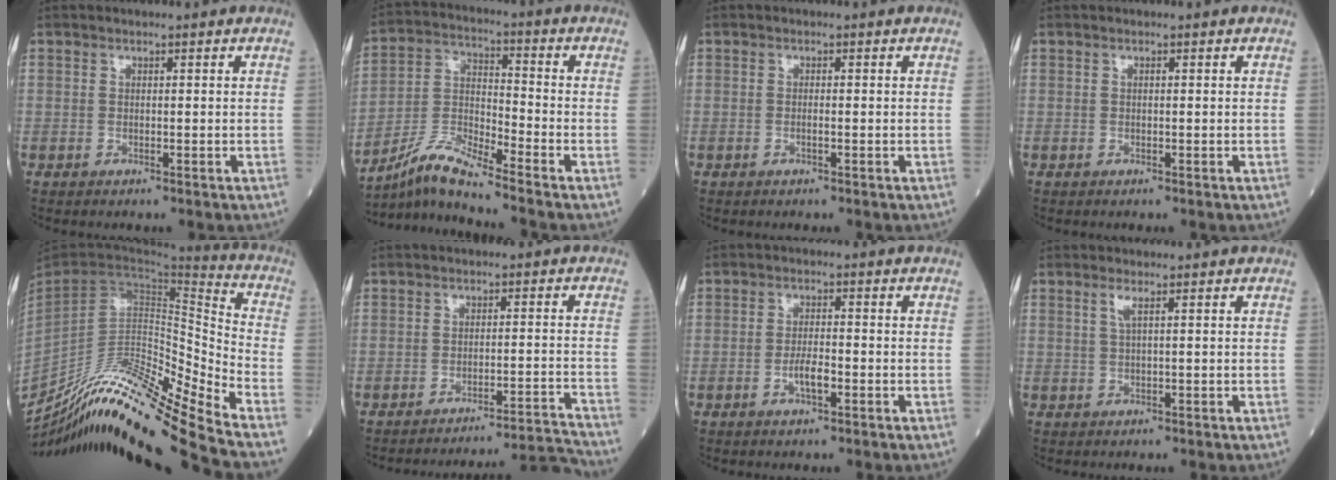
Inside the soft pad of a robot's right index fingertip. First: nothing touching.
{"total": 7.9, "force": [-7.1, -1.2, 3.2], "torque": [-0.078, -0.010, -0.136]}
{"total": 0.8, "force": [-0.3, 0.0, 0.7], "torque": [-0.015, 0.001, -0.006]}
{"total": 0.0}
{"total": 23.7, "force": [-20.2, -1.7, 12.2], "torque": [-0.216, -0.026, -0.352]}
{"total": 11.6, "force": [-11.0, -3.7, 0.3], "torque": [0.018, -0.004, -0.152]}
{"total": 3.3, "force": [-1.3, 0.8, 2.9], "torque": [-0.056, 0.002, -0.023]}
{"total": 1.5, "force": [0.6, -0.1, 1.3], "torque": [-0.034, 0.002, 0.013]}